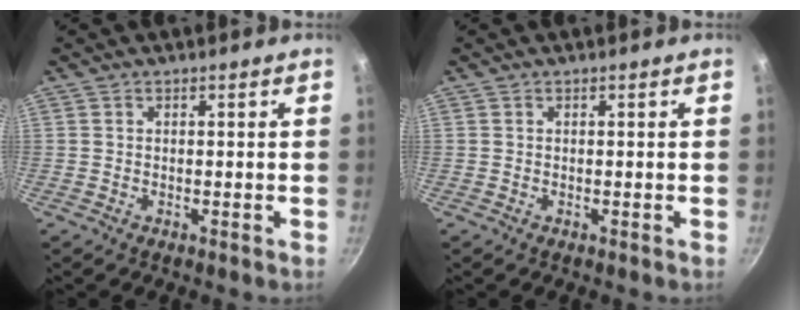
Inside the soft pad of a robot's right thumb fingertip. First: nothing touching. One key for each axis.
{"total": 0.0}